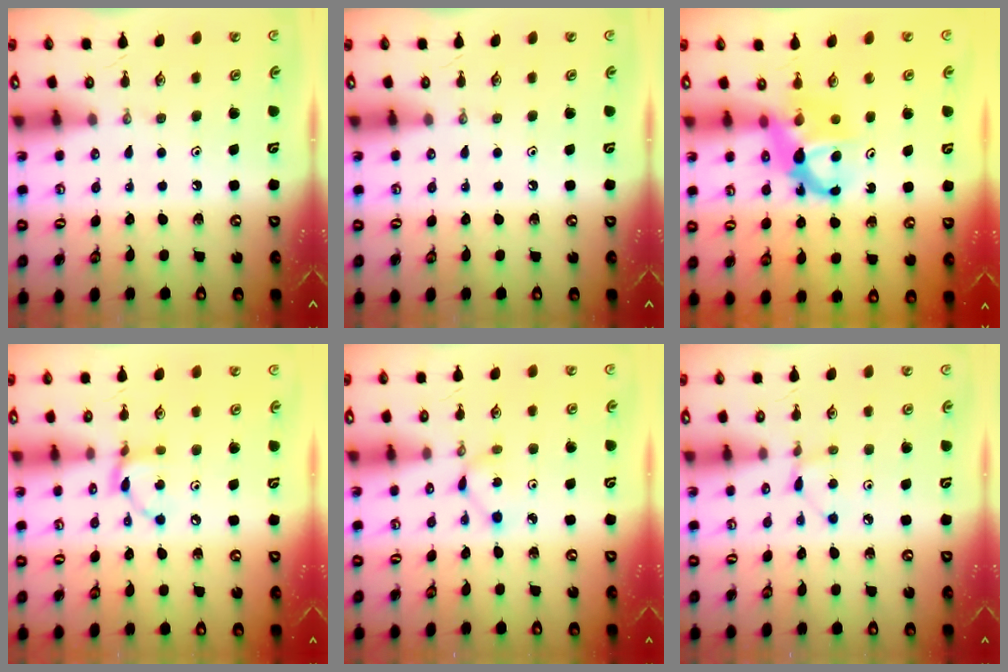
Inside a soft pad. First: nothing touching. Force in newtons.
{"total": 0.0}
{"total": 7.0, "press": 7.0, "slide": 0.5}
{"total": 8.1, "press": 8.0, "slide": 0.2}
{"total": 2.8, "press": 2.8, "slide": 0.3}
{"total": 3.1, "press": 3.0, "slide": 0.4}